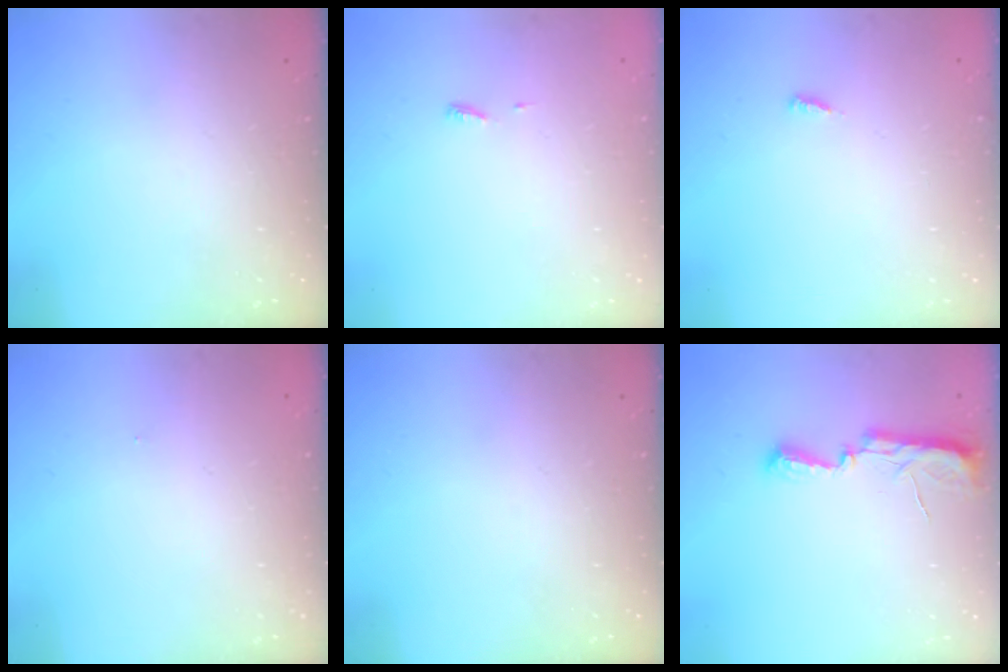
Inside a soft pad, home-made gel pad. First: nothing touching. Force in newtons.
{"total": 3.9, "press": 3.9, "slide": 0.6}
{"total": 2.6, "press": 2.6, "slide": 0.3}
{"total": 5.3, "press": 0.3, "slide": 5.2}
{"total": 0.0}
{"total": 7.7, "press": 7.6, "slide": 1.0}